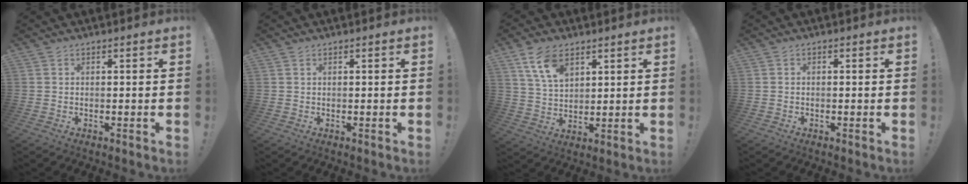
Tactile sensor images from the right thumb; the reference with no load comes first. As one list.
[{"total": 0.0}, {"total": 10.1, "force": [5.9, 5.7, 6.0], "torque": [-0.104, -0.018, 0.112]}, {"total": 0.6, "force": [-0.5, 0.2, 0.3], "torque": [-0.011, 0.004, -0.009]}]